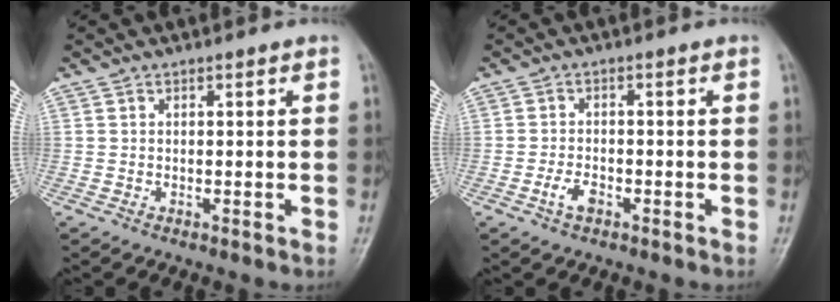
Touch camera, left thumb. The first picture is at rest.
{"total": 2.9, "force": [-1.5, 1.5, 2.0], "torque": [-0.042, 0.009, -0.028]}